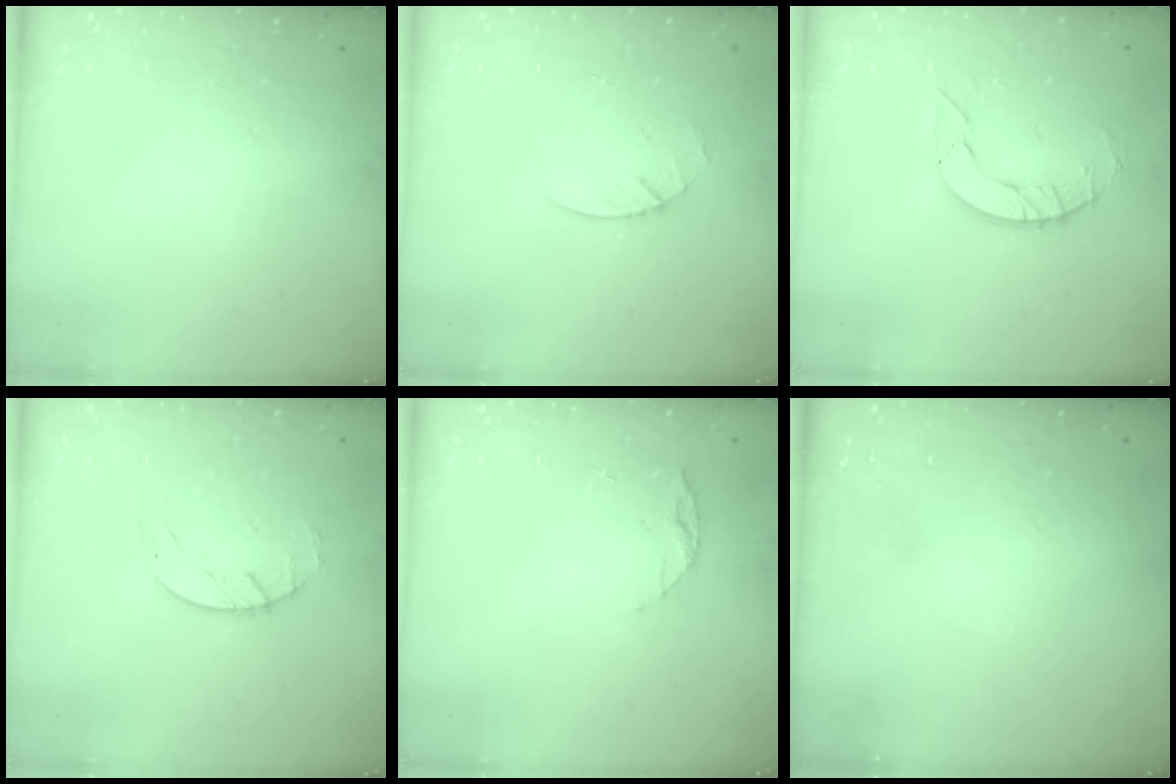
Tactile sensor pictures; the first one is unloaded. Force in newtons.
{"total": 3.0, "press": 2.9, "slide": 0.3}
{"total": 7.1, "press": 7.0, "slide": 0.7}
{"total": 1.6, "press": 1.6, "slide": 0.3}
{"total": 4.9, "press": 4.8, "slide": 0.5}
{"total": 0.0}